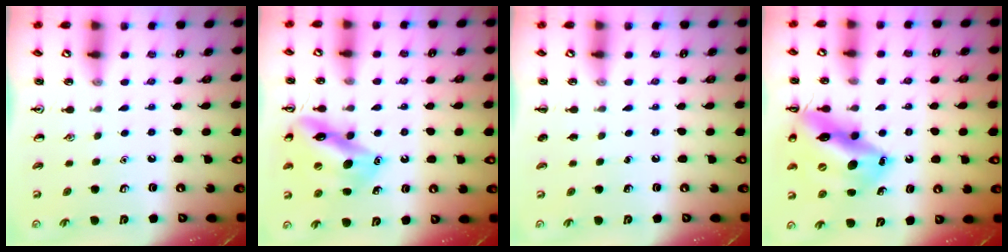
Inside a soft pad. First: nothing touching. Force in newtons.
{"total": 14.8, "press": 14.7, "slide": 1.8}
{"total": 0.0}
{"total": 18.4, "press": 18.0, "slide": 3.4}